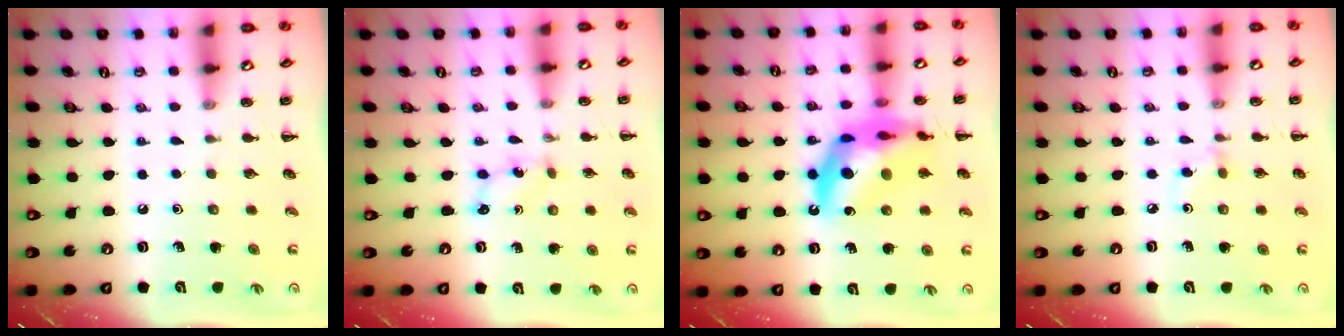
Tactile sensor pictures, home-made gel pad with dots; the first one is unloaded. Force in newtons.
{"total": 2.7, "press": 2.6, "slide": 0.8}
{"total": 17.1, "press": 16.6, "slide": 4.3}
{"total": 2.6, "press": 2.3, "slide": 1.1}